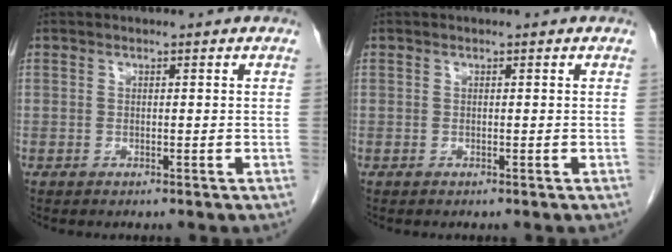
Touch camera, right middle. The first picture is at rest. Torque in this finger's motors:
{"motor_torque": [0.00, 0.00, 0.00, 0.00]}